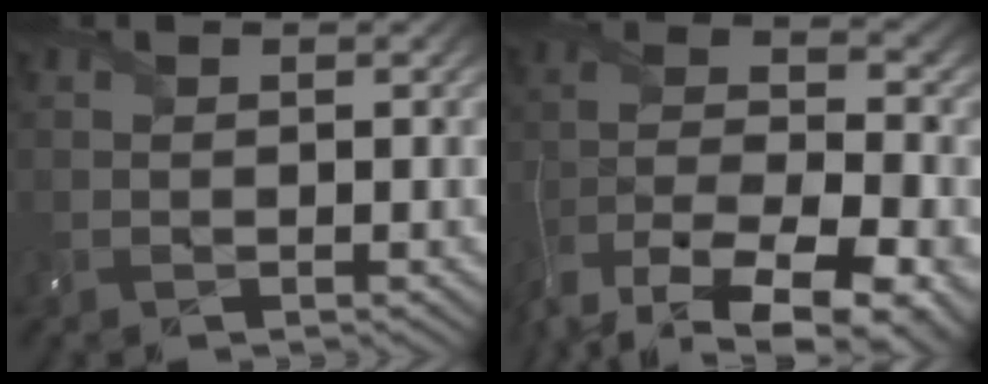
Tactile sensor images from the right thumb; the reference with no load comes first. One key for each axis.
{"total": 14.2, "fx": -9.1, "fy": 6.3, "fz": 8.9, "tx": -0.201, "ty": -0.031, "tz": -0.132}